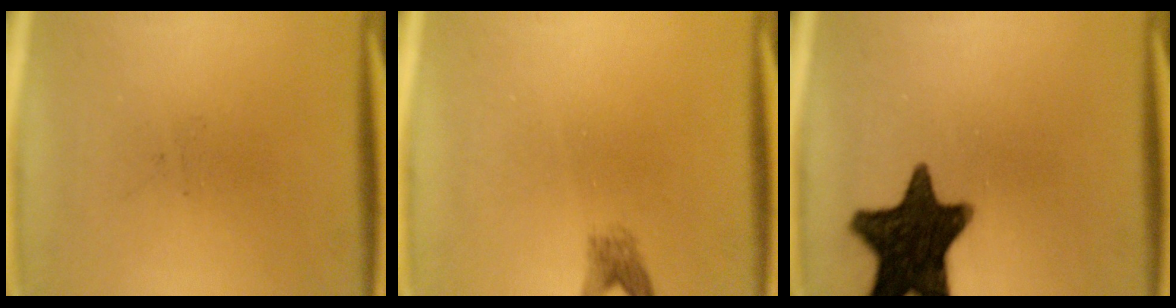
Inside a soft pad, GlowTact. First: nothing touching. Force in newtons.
{"total": 1.8}
{"total": 16.3}